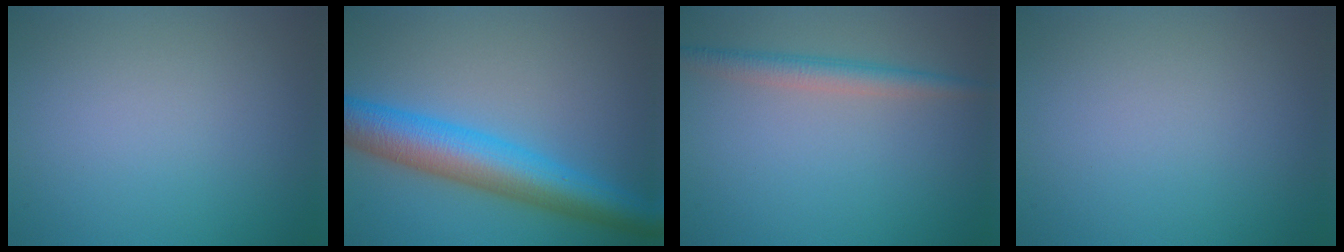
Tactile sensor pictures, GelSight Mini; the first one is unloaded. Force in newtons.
{"total": 7.7, "press": 7.7, "slide": 0.2}
{"total": 2.6, "press": 2.6, "slide": 0.1}
{"total": 0.0}